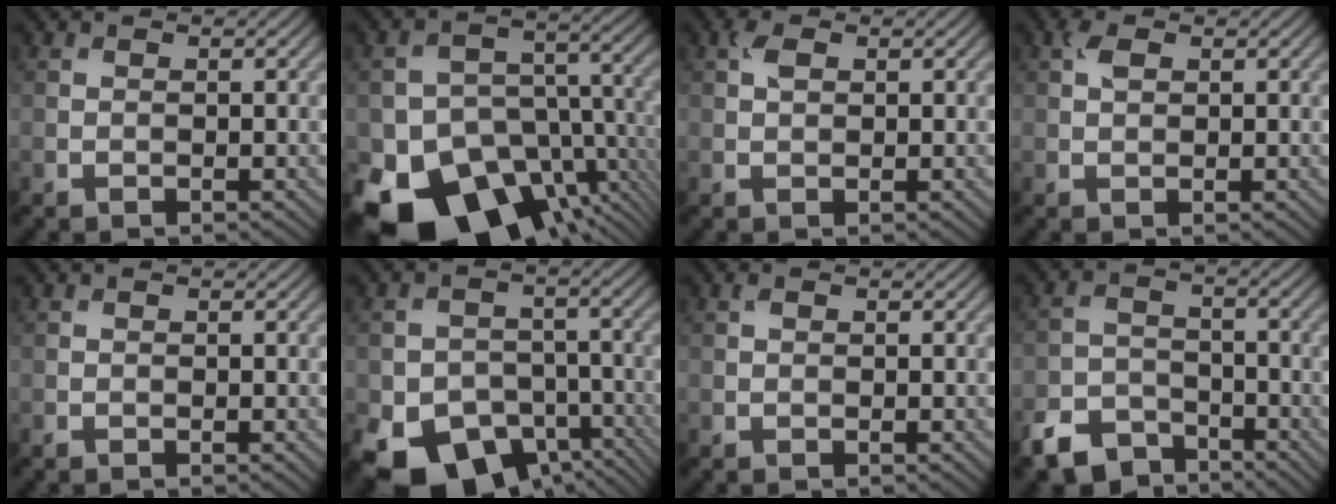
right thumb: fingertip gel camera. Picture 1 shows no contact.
{"total": 17.3, "force": [-9.9, 11.0, 8.9], "torque": [-0.162, -0.047, -0.141]}
{"total": 1.7, "force": [0.7, 1.0, 1.2], "torque": [-0.027, 0.004, 0.010]}
{"total": 1.8, "force": [0.7, 1.0, 1.2], "torque": [-0.028, 0.004, 0.012]}
{"total": 0.0}
{"total": 12.1, "force": [-6.7, 8.2, 5.9], "torque": [-0.115, -0.033, -0.107]}
{"total": 0.5, "force": [0.2, 0.3, 0.3], "torque": [-0.006, 0.002, 0.004]}
{"total": 6.8, "force": [-5.3, 3.5, 2.4], "torque": [-0.050, -0.009, -0.110]}